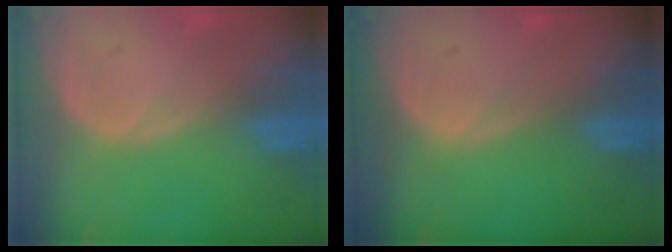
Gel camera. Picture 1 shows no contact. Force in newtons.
{"total": 0.0}